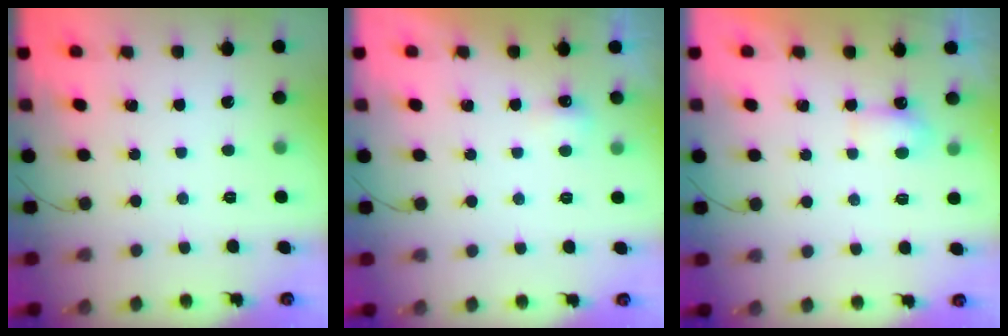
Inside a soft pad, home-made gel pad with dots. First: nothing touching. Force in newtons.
{"total": 3.7, "press": 3.6, "slide": 0.7}
{"total": 4.3, "press": 4.1, "slide": 1.2}